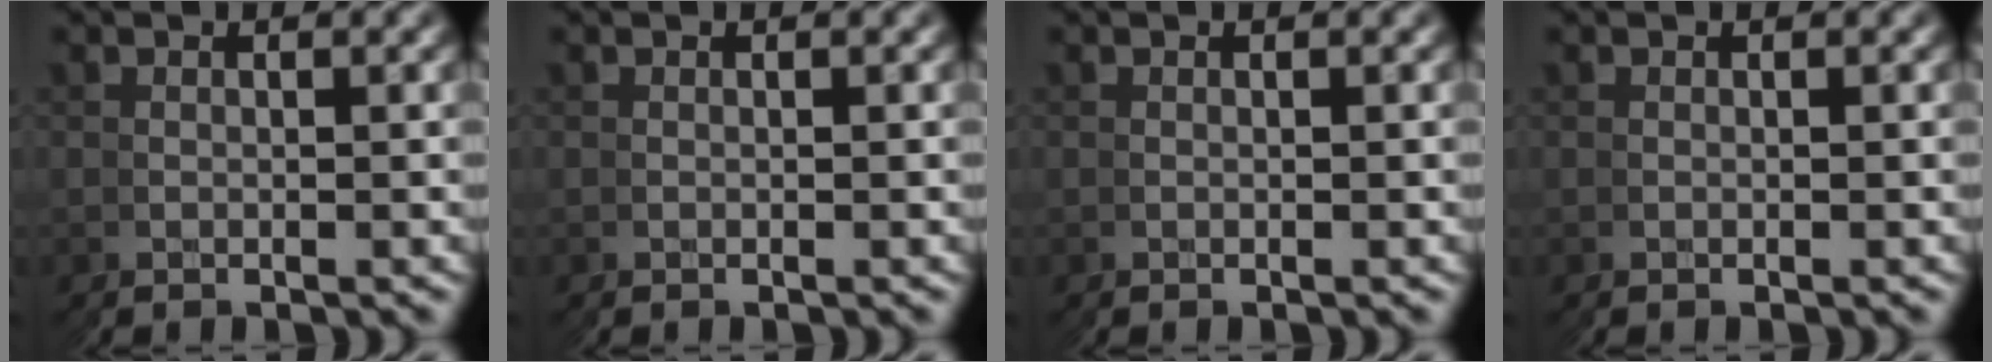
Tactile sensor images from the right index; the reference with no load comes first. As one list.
[{"total": 1.7, "force": [0.1, -1.6, -0.5], "torque": [0.018, -0.004, 0.009]}, {"total": 0.0}, {"total": 0.0}]